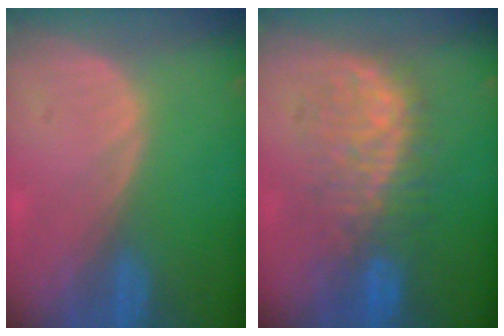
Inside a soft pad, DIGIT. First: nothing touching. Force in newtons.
{"total": 8.7, "press": 8.6, "slide": 1.6}